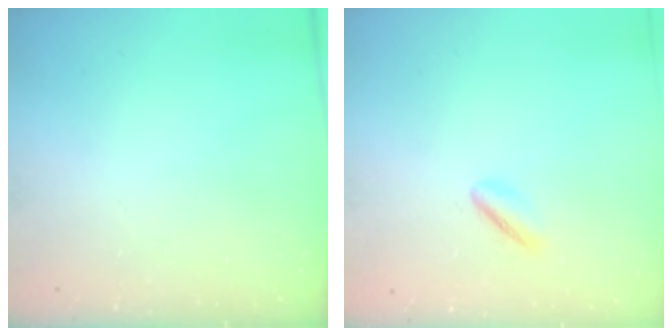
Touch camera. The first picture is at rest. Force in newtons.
{"total": 1.9, "press": 1.6, "slide": 0.9}